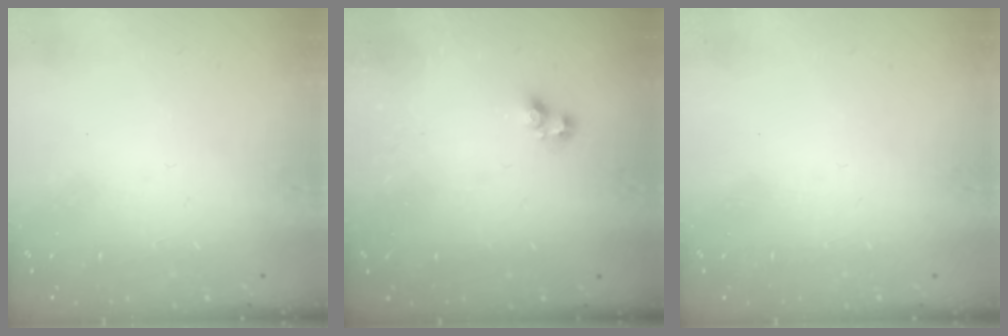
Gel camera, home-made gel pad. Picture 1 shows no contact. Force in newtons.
{"total": 1.6, "press": 1.5, "slide": 0.3}
{"total": 0.0}